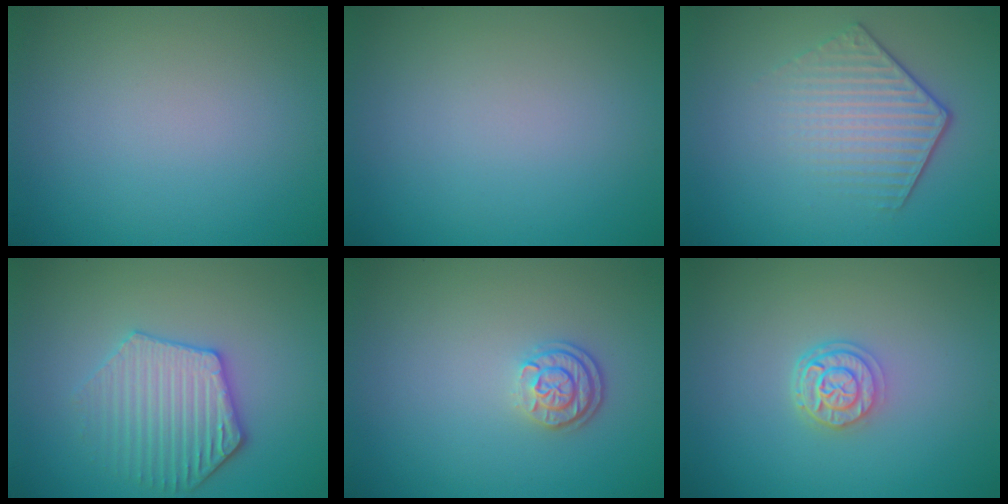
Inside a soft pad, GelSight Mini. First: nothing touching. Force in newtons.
{"total": 0.0}
{"total": 4.0, "press": 2.9, "slide": 2.7}
{"total": 3.9, "press": 3.7, "slide": 1.2}
{"total": 2.3, "press": 2.0, "slide": 1.3}
{"total": 2.7, "press": 2.2, "slide": 1.5}